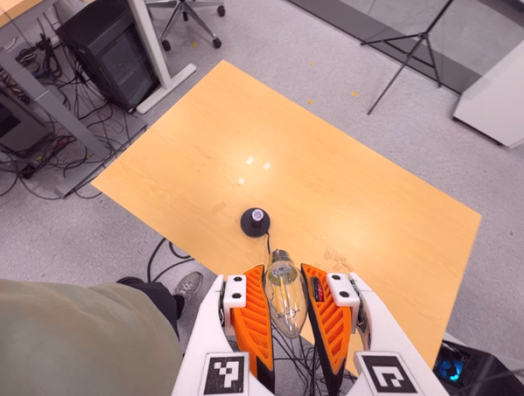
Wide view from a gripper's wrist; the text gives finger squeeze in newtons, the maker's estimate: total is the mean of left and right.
{"total": 20.2, "left": 22.5, "right": 17.9}